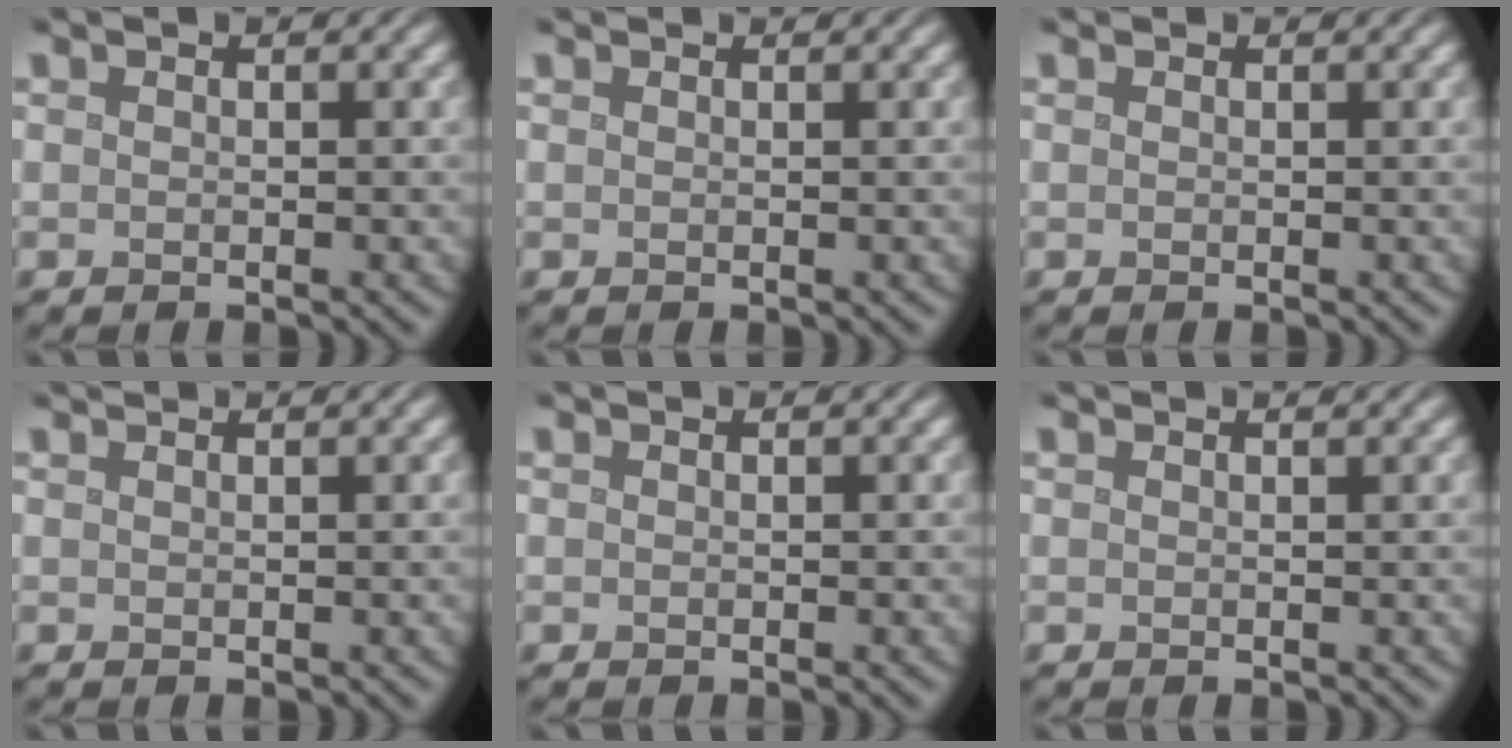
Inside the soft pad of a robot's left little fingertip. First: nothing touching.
{"total": 0.7, "force": [0.6, 0.0, 0.1], "torque": [-0.005, -0.004, 0.005]}
{"total": 0.0}
{"total": 1.0, "force": [0.9, 0.2, 0.4], "torque": [-0.007, -0.003, 0.005]}
{"total": 0.0}
{"total": 0.9, "force": [0.7, 0.2, 0.4], "torque": [-0.003, 0.001, 0.007]}